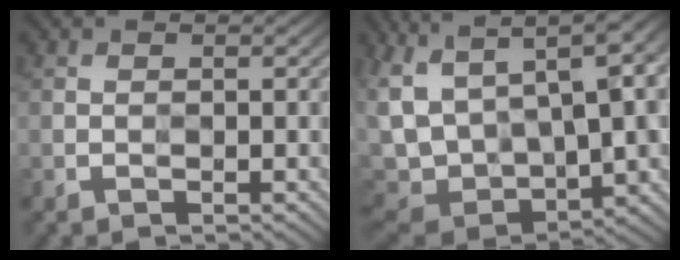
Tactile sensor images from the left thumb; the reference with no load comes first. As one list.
[{"total": 15.5, "force": [6.3, 7.6, 12.0], "torque": [-0.296, 0.013, 0.147]}]